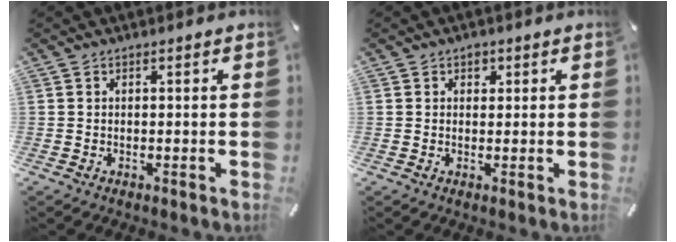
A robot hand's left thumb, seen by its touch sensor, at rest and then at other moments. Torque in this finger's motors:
{"motor_torque": [0.16, 0.07, 0.02, 0.00, -0.01]}